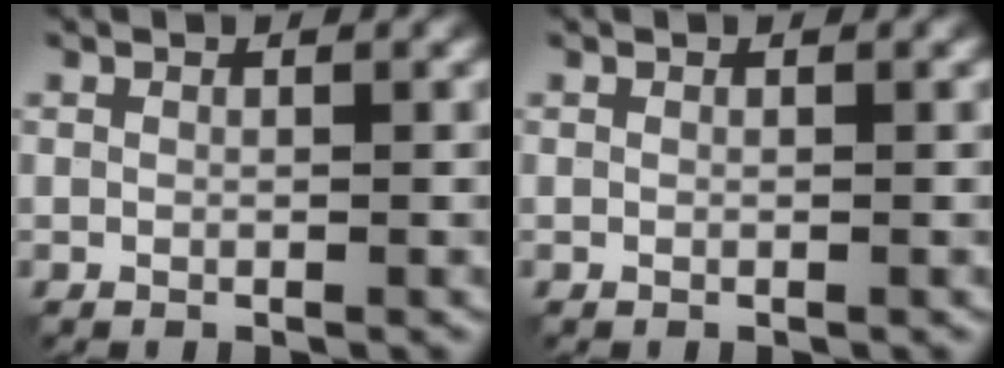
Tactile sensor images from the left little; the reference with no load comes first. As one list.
[{"total": 0.0}]